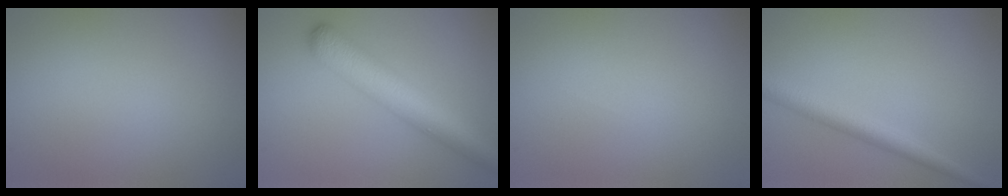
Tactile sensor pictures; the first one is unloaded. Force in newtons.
{"total": 5.8, "press": 5.8, "slide": 0.2}
{"total": 0.0}
{"total": 3.0, "press": 3.0, "slide": 0.1}